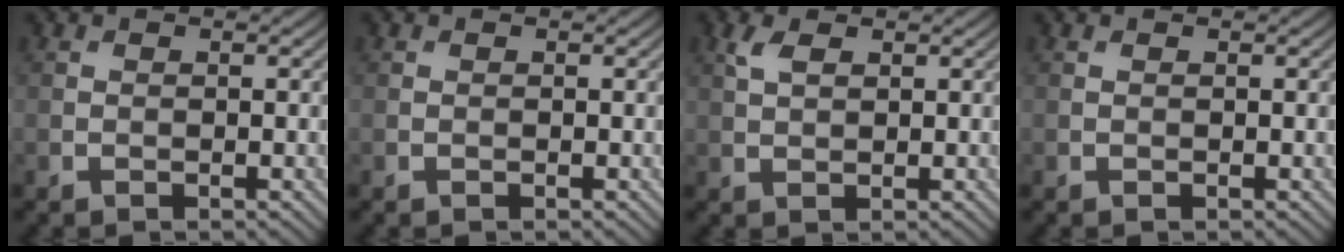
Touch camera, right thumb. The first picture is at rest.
{"total": 0.0}
{"total": 2.5, "force": [1.3, 1.3, 1.8], "torque": [-0.045, 0.005, 0.027]}
{"total": 0.0}